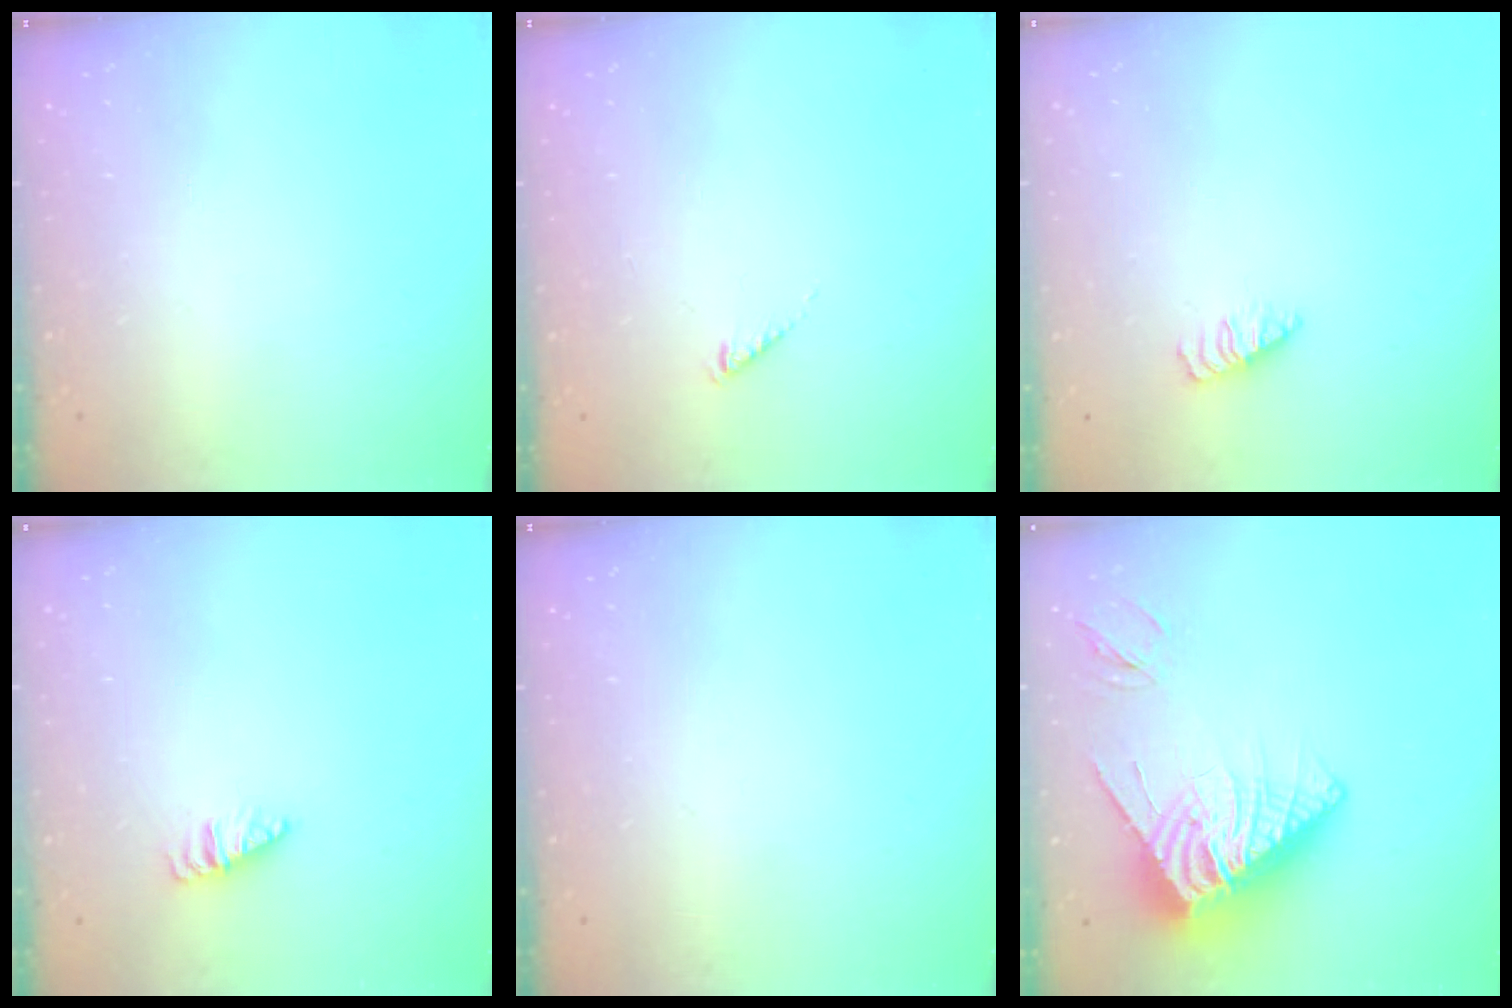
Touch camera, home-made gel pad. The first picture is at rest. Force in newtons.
{"total": 0.0}
{"total": 1.2, "press": 1.1, "slide": 0.2}
{"total": 2.1, "press": 2.1, "slide": 0.3}
{"total": 0.0}
{"total": 14.3, "press": 14.2, "slide": 1.8}